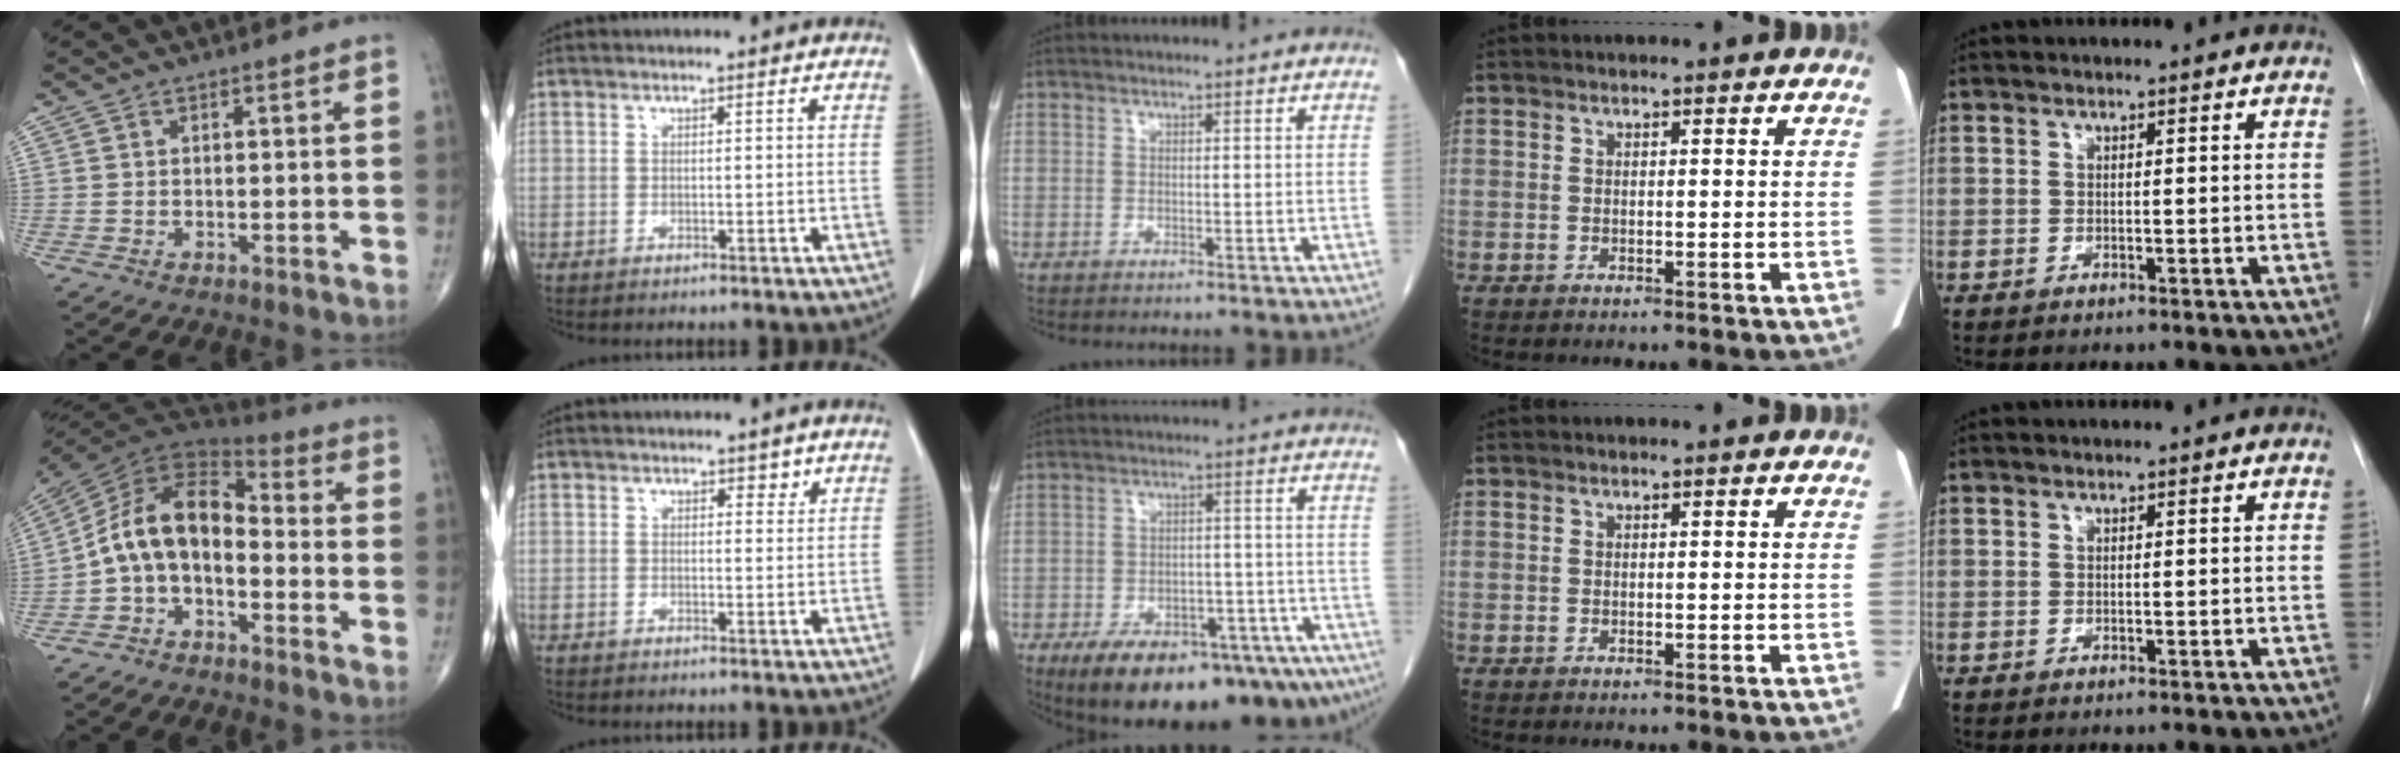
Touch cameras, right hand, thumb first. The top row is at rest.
{"thumb": {"total": 12.3, "force": [-2.9, 7.5, 9.3], "torque": [-0.151, 0.080, -0.068]}, "index": {"total": 2.0, "force": [1.2, 1.3, 0.9], "torque": [-0.015, 0.005, 0.021]}, "middle": {"total": 21.1, "force": [-14.4, 8.2, 13.0], "torque": [-0.159, 0.009, -0.194]}}